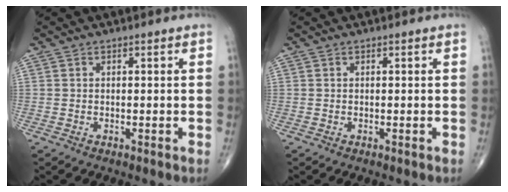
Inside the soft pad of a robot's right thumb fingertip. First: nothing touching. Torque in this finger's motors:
{"motor_torque": [-0.03, 0.03, 0.13, 0.13, 0.00]}